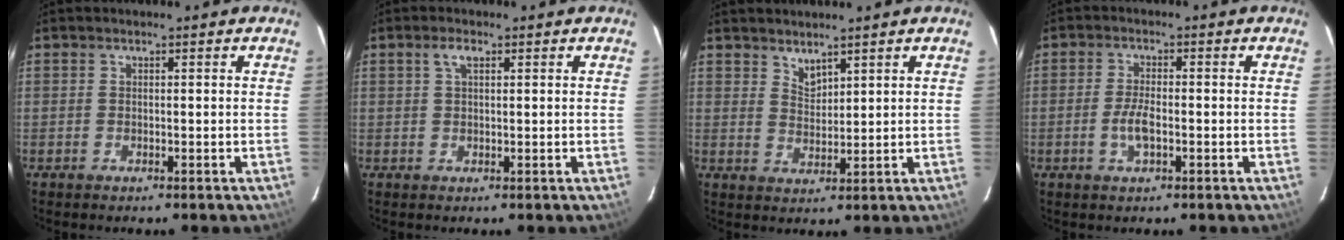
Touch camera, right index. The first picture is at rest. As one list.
[{"total": 2.0, "force": [1.0, 0.9, 1.5], "torque": [-0.031, 0.006, 0.019]}, {"total": 3.0, "force": [2.7, 0.9, 0.9], "torque": [-0.012, -0.002, 0.050]}, {"total": 4.0, "force": [-1.2, 1.5, 3.5], "torque": [-0.074, -0.001, -0.023]}]